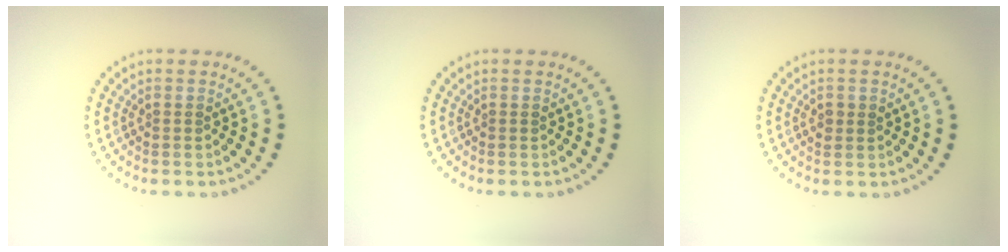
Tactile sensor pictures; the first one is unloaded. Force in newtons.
{"total": 0.0}
{"total": 1.0, "press": 1.0, "slide": 0.1}